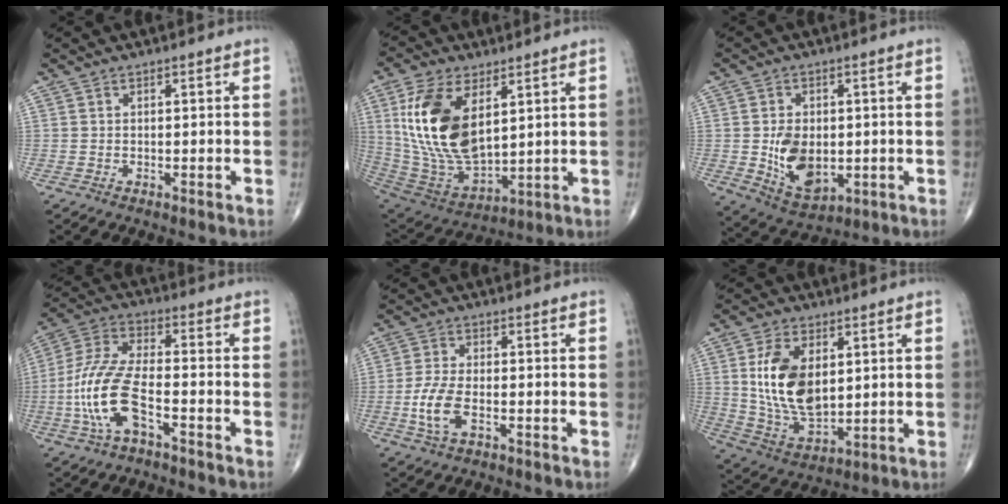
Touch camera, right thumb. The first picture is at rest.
{"total": 19.8, "force": [5.6, 10.4, 15.9], "torque": [-0.303, -0.029, 0.120]}
{"total": 10.5, "force": [-0.7, 6.9, 7.9], "torque": [-0.112, -0.009, 0.005]}
{"total": 13.5, "force": [-4.6, 5.5, 11.4], "torque": [-0.247, 0.037, -0.089]}
{"total": 6.6, "force": [-2.1, 3.2, 5.4], "torque": [-0.118, 0.010, -0.040]}
{"total": 15.0, "force": [2.8, 8.7, 11.8], "torque": [-0.206, -0.018, 0.064]}